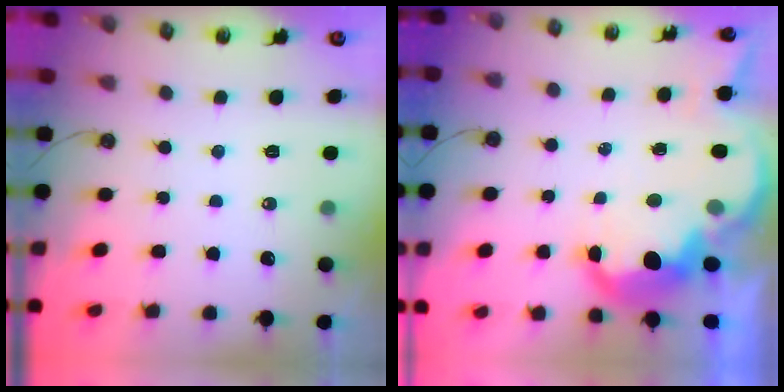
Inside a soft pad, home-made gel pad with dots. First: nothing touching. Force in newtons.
{"total": 12.3, "press": 12.2, "slide": 1.1}